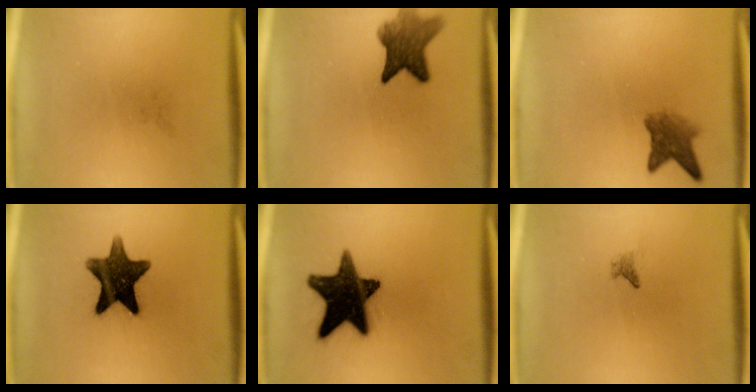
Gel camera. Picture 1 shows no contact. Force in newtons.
{"total": 7.5}
{"total": 4.0}
{"total": 13.1}
{"total": 17.6}
{"total": 0.8}